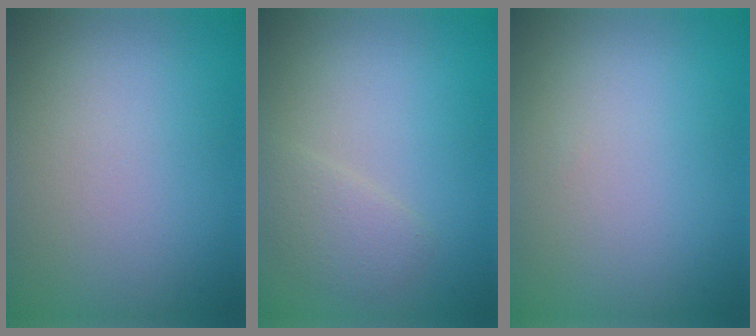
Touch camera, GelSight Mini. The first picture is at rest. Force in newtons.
{"total": 1.8, "press": 1.8, "slide": 0.2}
{"total": 0.0}